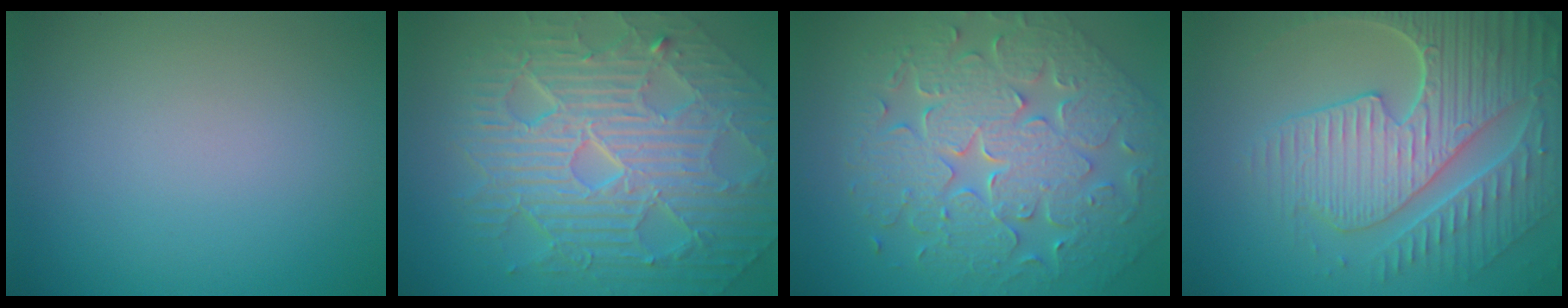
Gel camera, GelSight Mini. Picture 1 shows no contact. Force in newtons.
{"total": 10.8, "press": 7.0, "slide": 8.2}
{"total": 9.3, "press": 6.8, "slide": 6.2}
{"total": 8.4, "press": 6.1, "slide": 5.8}